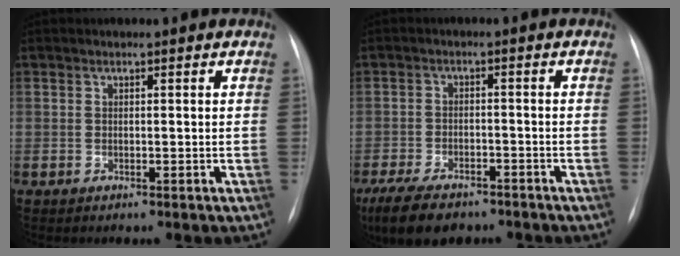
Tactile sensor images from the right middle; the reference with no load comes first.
{"total": 10.9, "force": [-8.1, 4.6, 5.6], "torque": [-0.109, -0.010, -0.125]}